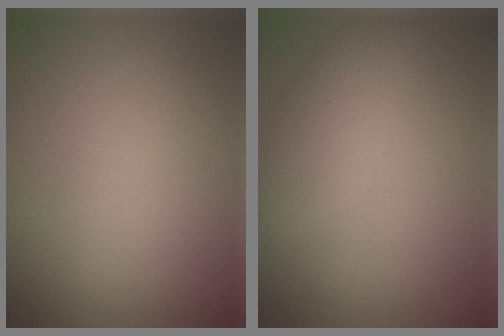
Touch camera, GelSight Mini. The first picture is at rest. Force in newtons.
{"total": 3.1, "press": 3.1, "slide": 0.2}